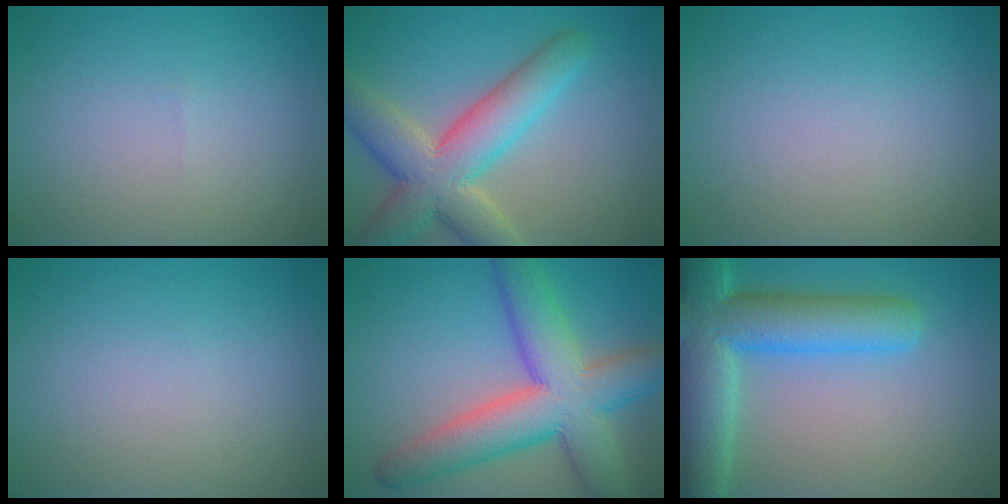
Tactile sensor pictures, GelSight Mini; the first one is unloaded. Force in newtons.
{"total": 8.2, "press": 8.1, "slide": 0.8}
{"total": 0.0}
{"total": 0.0}
{"total": 10.3, "press": 10.3, "slide": 0.3}
{"total": 9.6, "press": 9.6, "slide": 0.7}